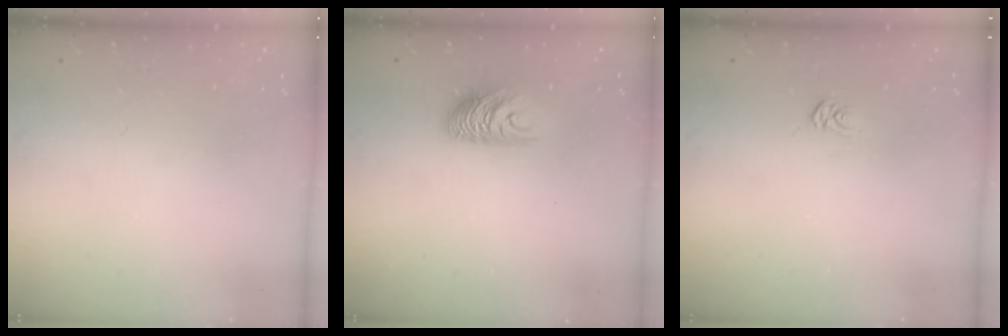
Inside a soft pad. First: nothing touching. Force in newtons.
{"total": 9.3, "press": 9.2, "slide": 0.7}
{"total": 2.9, "press": 2.9, "slide": 0.2}